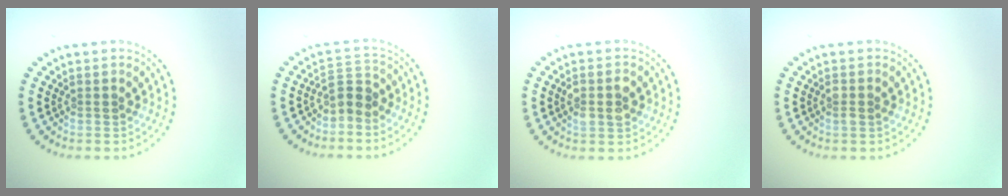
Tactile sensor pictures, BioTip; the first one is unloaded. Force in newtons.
{"total": 2.4, "press": 1.6, "slide": 1.7}
{"total": 2.3, "press": 2.2, "slide": 0.2}
{"total": 1.2, "press": 1.1, "slide": 0.5}